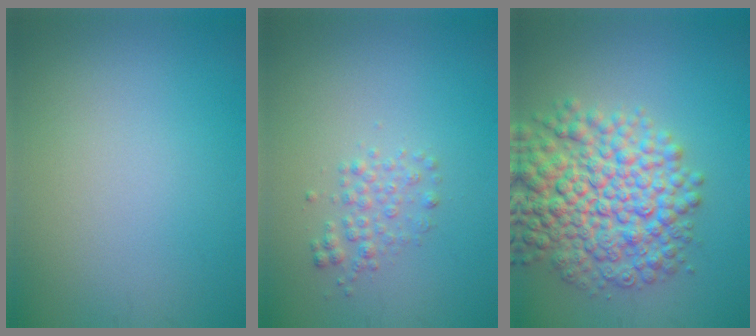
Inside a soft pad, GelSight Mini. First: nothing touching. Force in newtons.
{"total": 1.8, "press": 1.8, "slide": 0.0}
{"total": 9.5, "press": 9.5, "slide": 0.2}